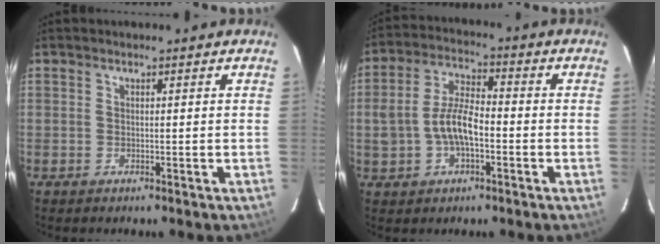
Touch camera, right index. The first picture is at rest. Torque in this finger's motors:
{"motor_torque": [0.36, -0.11, 0.59, 0.11]}